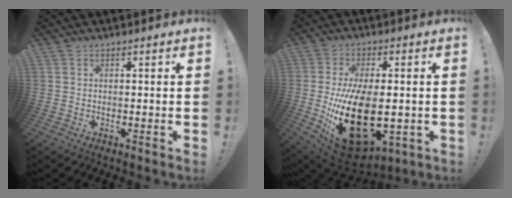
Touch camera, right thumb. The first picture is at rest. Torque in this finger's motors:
{"motor_torque": [1.19, 1.34, 2.66, -0.12, 0.90]}